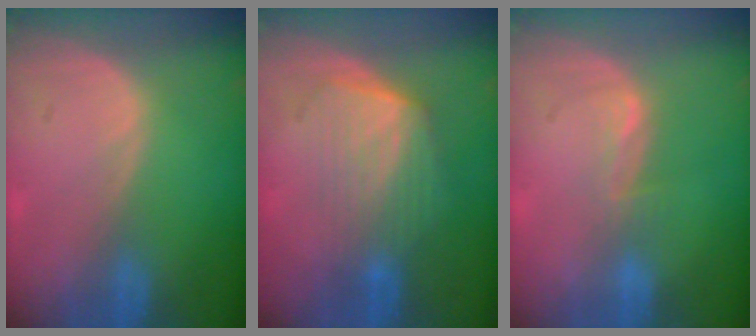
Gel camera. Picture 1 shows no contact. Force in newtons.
{"total": 7.0, "press": 6.4, "slide": 2.8}
{"total": 2.0, "press": 2.0, "slide": 0.3}